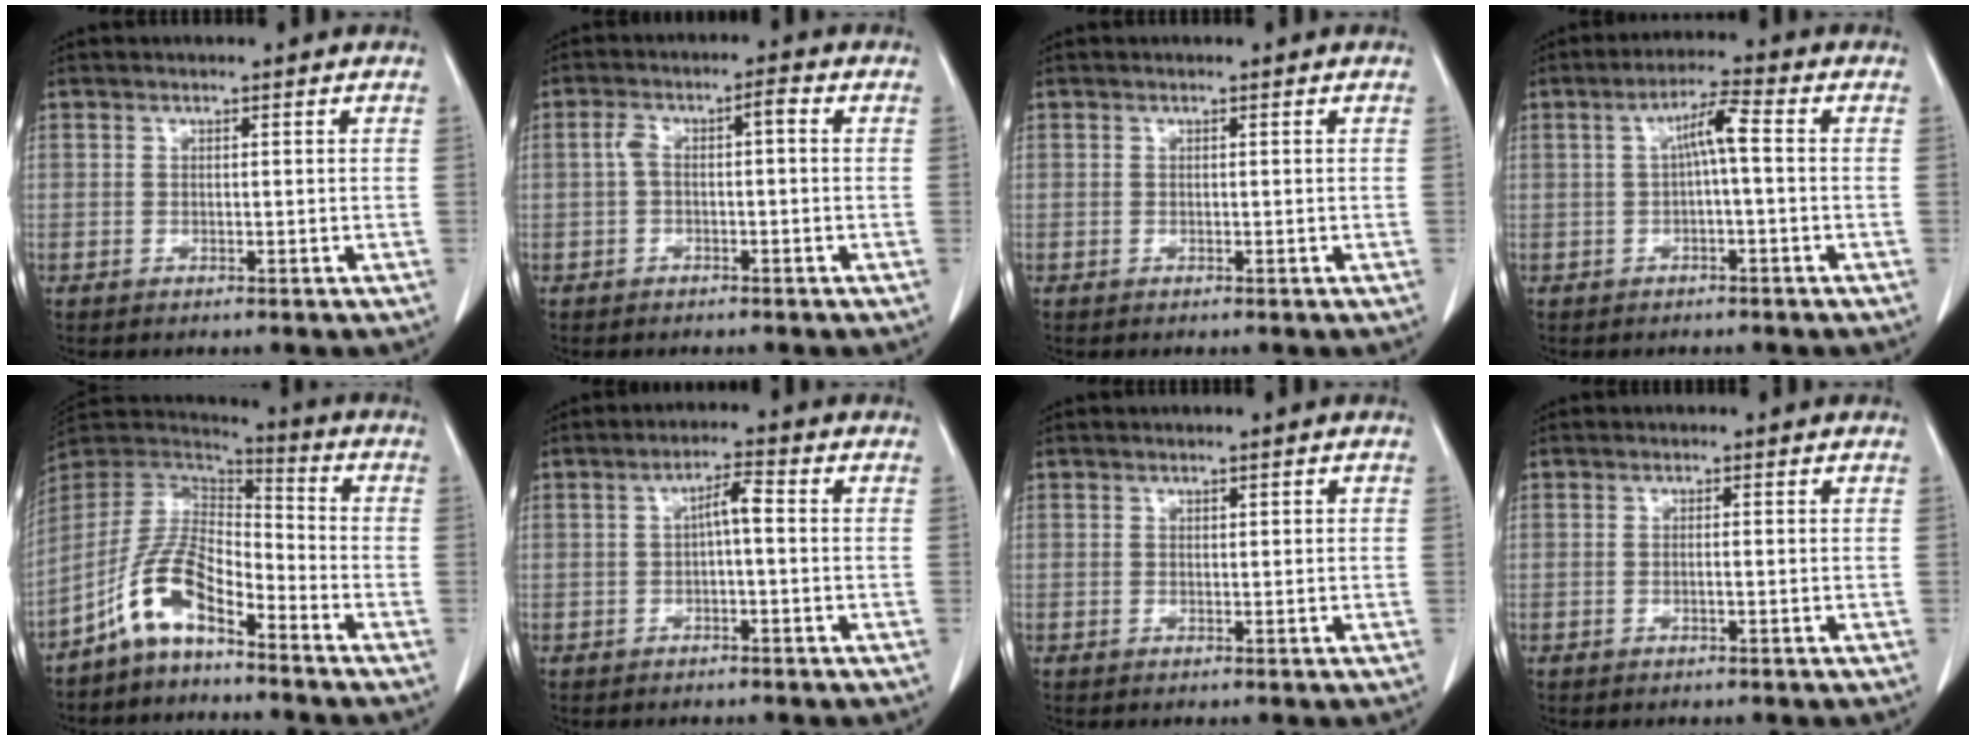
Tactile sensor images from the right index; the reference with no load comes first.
{"total": 4.0, "force": [0.2, 1.4, 3.8], "torque": [-0.078, 0.027, 0.003]}
{"total": 0.0}
{"total": 4.5, "force": [0.2, 0.3, 4.5], "torque": [-0.079, 0.017, 0.004]}
{"total": 9.9, "force": [-6.5, 3.6, 6.6], "torque": [-0.148, 0.023, -0.130]}
{"total": 3.2, "force": [-0.1, 0.5, 3.2], "torque": [-0.054, 0.012, -0.001]}
{"total": 0.8, "force": [0.3, 0.3, 0.7], "torque": [-0.010, 0.003, 0.006]}
{"total": 0.7, "force": [-0.2, 0.0, 0.7], "torque": [-0.013, 0.001, -0.002]}